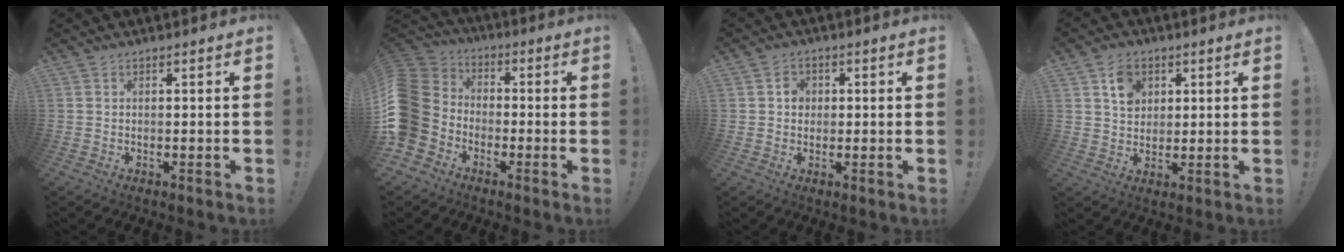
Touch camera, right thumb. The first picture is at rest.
{"total": 14.6, "force": [-3.6, 12.0, 7.5], "torque": [-0.149, 0.031, -0.061]}
{"total": 3.4, "force": [0.2, 3.1, 1.5], "torque": [-0.009, -0.001, -0.001]}
{"total": 7.2, "force": [3.3, 5.6, 3.1], "torque": [-0.042, -0.008, 0.059]}